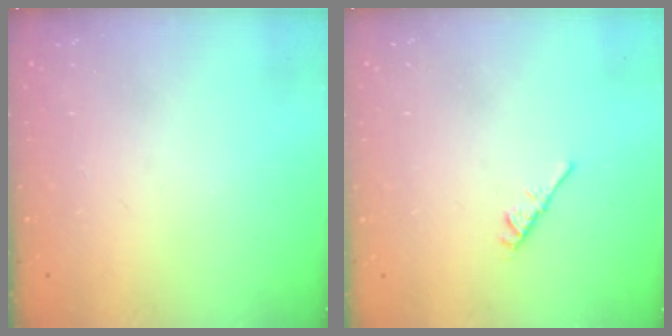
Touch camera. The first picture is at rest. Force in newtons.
{"total": 3.1, "press": 3.0, "slide": 0.7}